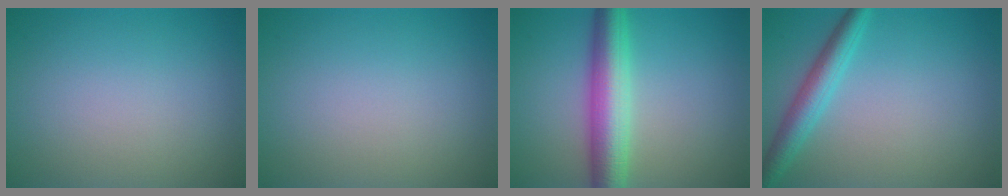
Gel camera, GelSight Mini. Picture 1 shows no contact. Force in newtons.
{"total": 0.0}
{"total": 6.4, "press": 6.4, "slide": 0.0}
{"total": 3.4, "press": 3.4, "slide": 0.1}